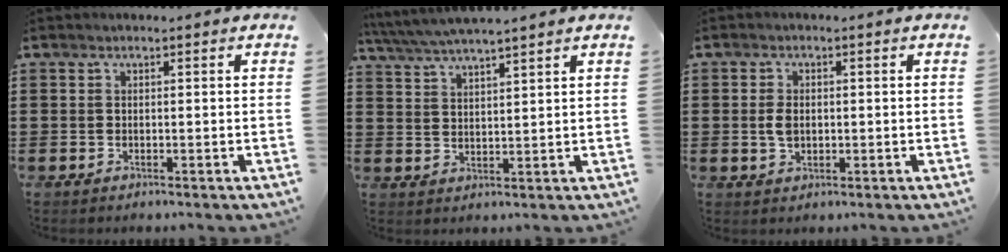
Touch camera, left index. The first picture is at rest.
{"total": 4.1, "force": [3.7, -0.3, 1.6], "torque": [-0.042, -0.014, 0.065]}
{"total": 2.7, "force": [0.0, 1.7, 2.0], "torque": [-0.050, 0.001, -0.003]}